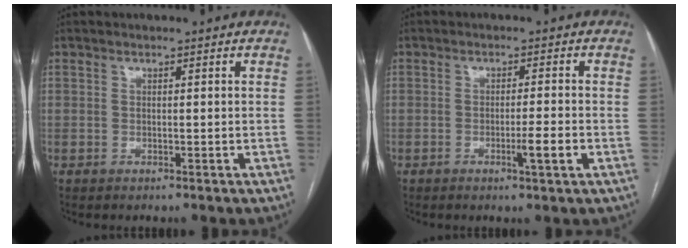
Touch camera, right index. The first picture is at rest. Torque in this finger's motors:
{"motor_torque": [0.69, -0.21, 0.39, 0.08]}